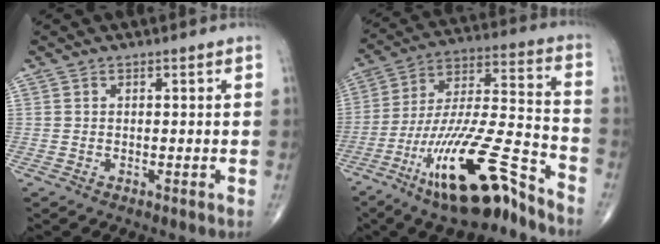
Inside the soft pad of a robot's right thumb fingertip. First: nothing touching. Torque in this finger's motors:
{"motor_torque": [3.83, 1.18, 1.92, -0.85, 0.57]}